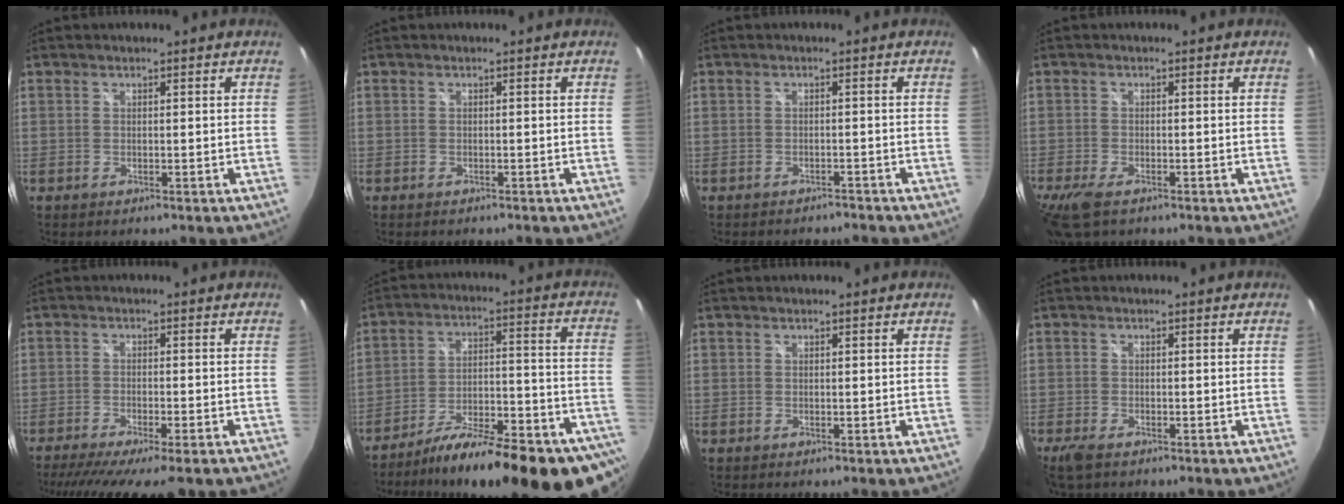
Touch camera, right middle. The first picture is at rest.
{"total": 0.6, "force": [-0.5, 0.2, 0.2], "torque": [-0.005, 0.000, -0.007]}
{"total": 2.5, "force": [-2.4, 0.7, 0.3], "torque": [-0.008, -0.007, -0.032]}
{"total": 6.2, "force": [-4.3, 2.4, 3.9], "torque": [-0.099, -0.025, -0.082]}
{"total": 12.1, "force": [-9.6, 1.2, 7.3], "torque": [-0.146, -0.044, -0.147]}
{"total": 27.2, "force": [-20.9, 5.8, 16.3], "torque": [-0.229, -0.034, -0.287]}
{"total": 0.0}
{"total": 4.1, "force": [-3.0, 1.6, 2.4], "torque": [-0.058, -0.016, -0.056]}